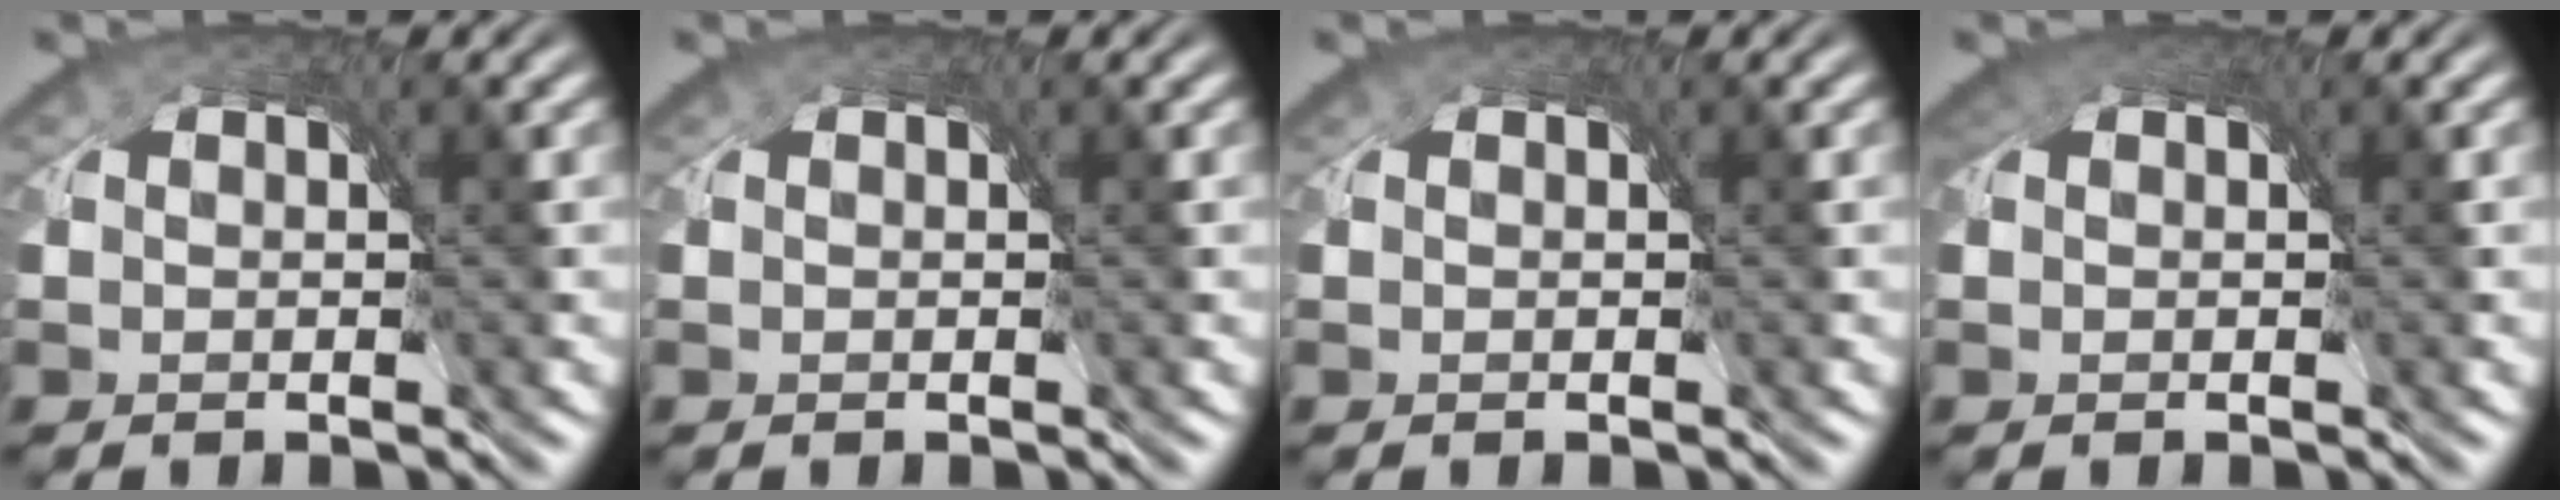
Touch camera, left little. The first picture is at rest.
{"total": 0.0}
{"total": 0.0}
{"total": 0.9, "force": [0.3, 0.7, 0.5], "torque": [-0.013, -0.003, 0.002]}